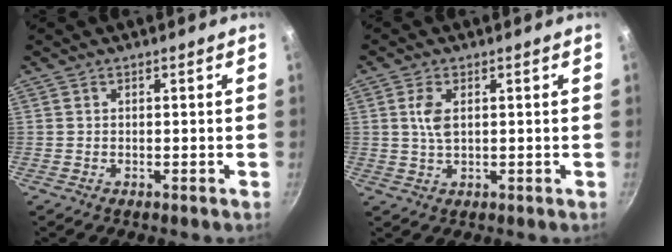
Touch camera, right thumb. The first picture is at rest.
{"total": 3.9, "force": [0.8, 1.9, 3.2], "torque": [-0.064, -0.002, 0.016]}